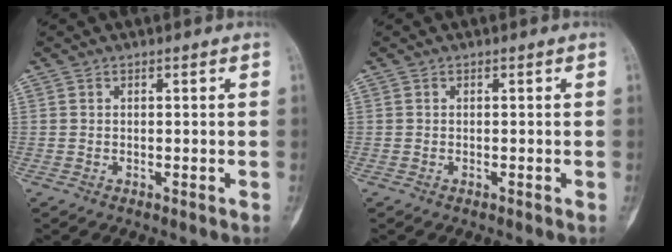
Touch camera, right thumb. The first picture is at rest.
{"total": 0.0}